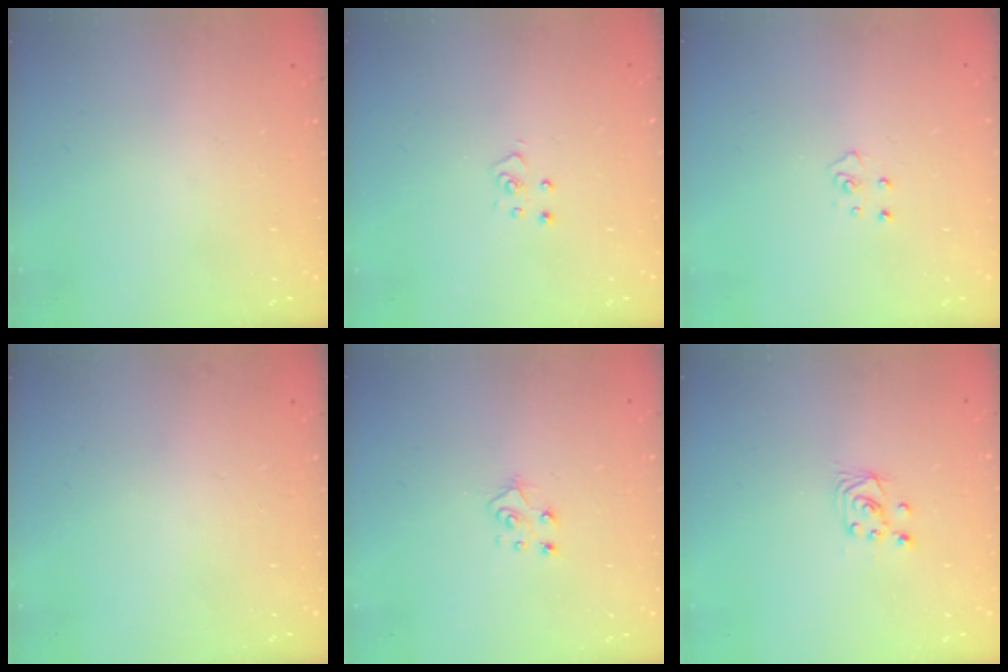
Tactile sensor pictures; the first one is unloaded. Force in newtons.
{"total": 3.9, "press": 3.9, "slide": 0.2}
{"total": 3.8, "press": 3.8, "slide": 0.3}
{"total": 0.0}
{"total": 5.6, "press": 5.6, "slide": 0.4}
{"total": 3.0, "press": 3.0, "slide": 0.3}